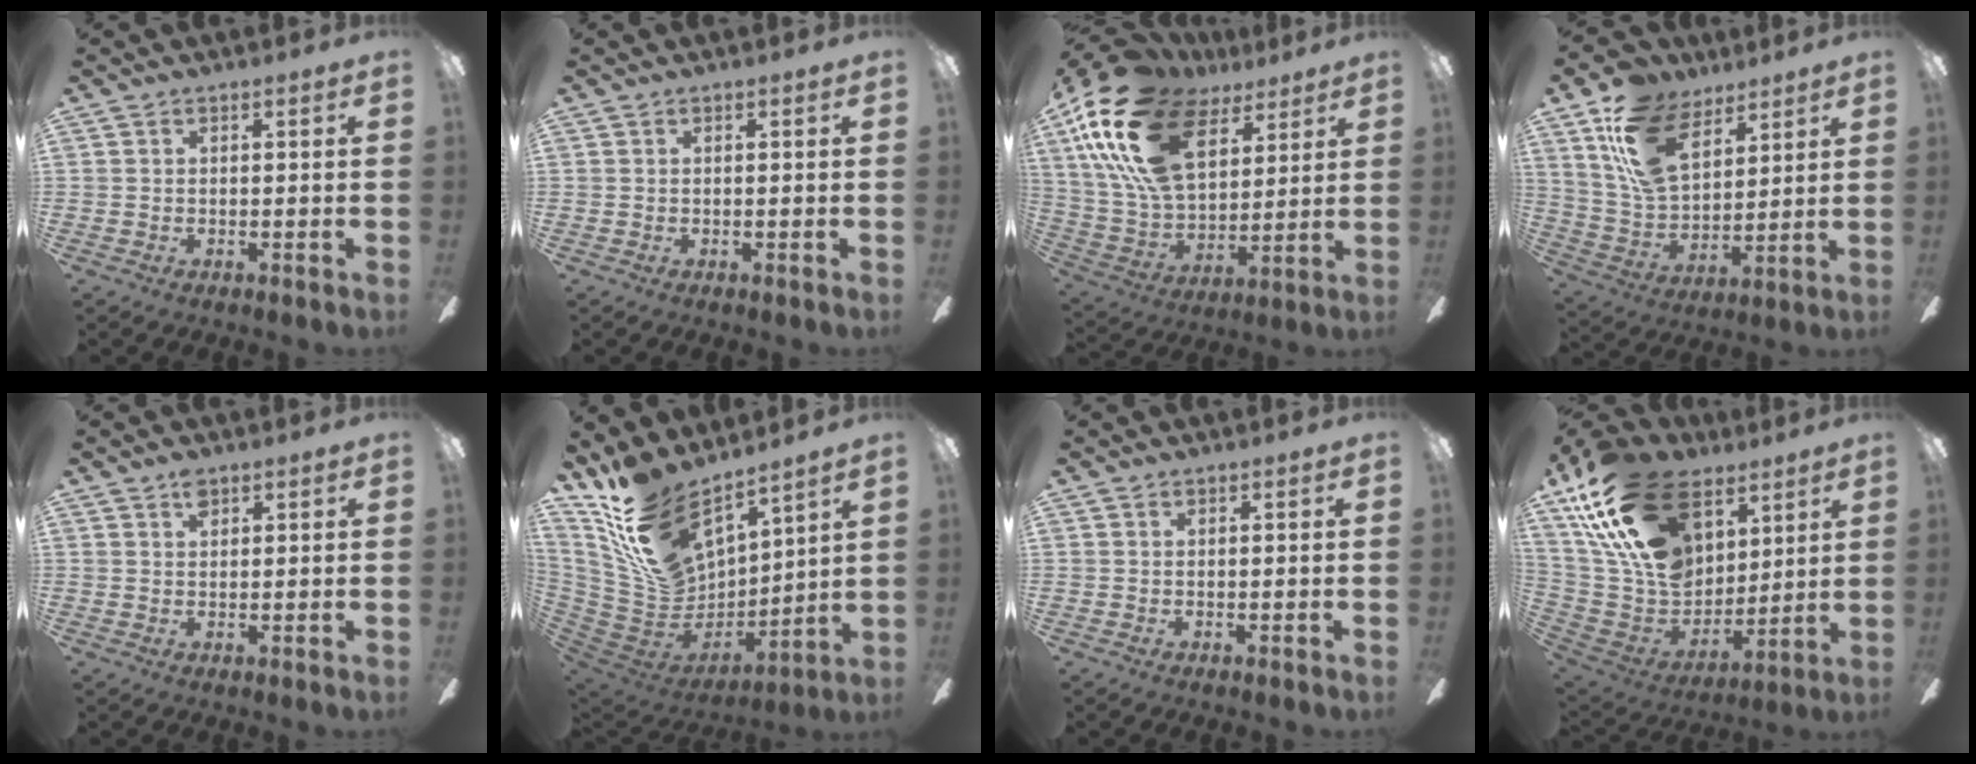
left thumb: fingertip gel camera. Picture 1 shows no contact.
{"total": 0.0}
{"total": 24.8, "force": [12.8, 14.1, 15.9], "torque": [-0.341, -0.046, 0.231]}
{"total": 18.1, "force": [10.4, 10.9, 10.0], "torque": [-0.217, -0.030, 0.196]}
{"total": 2.6, "force": [1.8, 1.4, 1.3], "torque": [-0.020, -0.001, 0.031]}
{"total": 19.4, "force": [14.5, 9.3, 8.8], "torque": [-0.199, -0.094, 0.275]}
{"total": 0.0}
{"total": 25.9, "force": [13.7, 16.0, 15.0], "torque": [-0.310, -0.054, 0.250]}